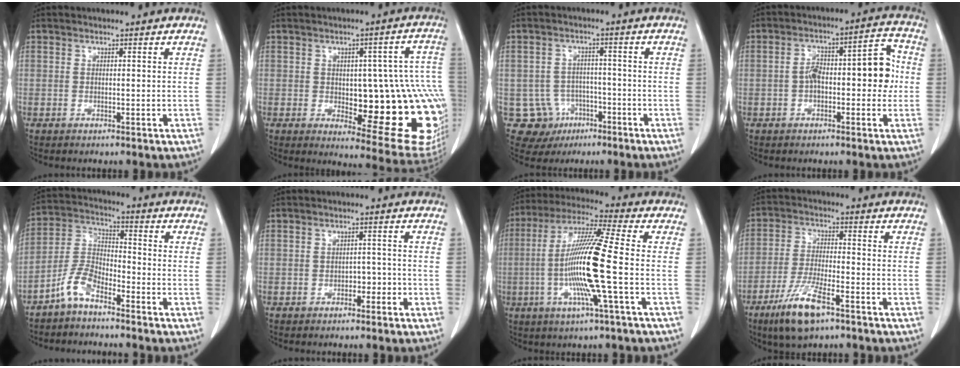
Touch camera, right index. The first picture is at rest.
{"total": 22.2, "force": [-2.9, 6.9, 20.9], "torque": [-0.160, 0.026, -0.009]}
{"total": 7.9, "force": [-3.2, 7.2, 0.6], "torque": [-0.015, 0.010, -0.038]}
{"total": 9.9, "force": [-0.5, 3.8, 9.1], "torque": [-0.133, 0.046, -0.007]}
{"total": 6.4, "force": [-4.8, 2.4, 3.6], "torque": [-0.087, 0.006, -0.103]}
{"total": 1.8, "force": [-1.0, 1.1, 0.9], "torque": [-0.012, 0.005, -0.014]}
{"total": 14.6, "force": [-2.4, -0.8, 14.4], "torque": [-0.284, -0.006, -0.060]}
{"total": 9.6, "force": [-5.9, 2.0, 7.3], "torque": [-0.150, -0.019, -0.107]}